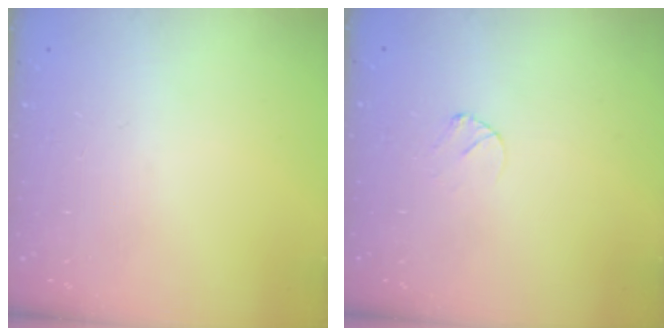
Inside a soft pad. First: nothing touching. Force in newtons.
{"total": 3.0, "press": 3.0, "slide": 0.3}